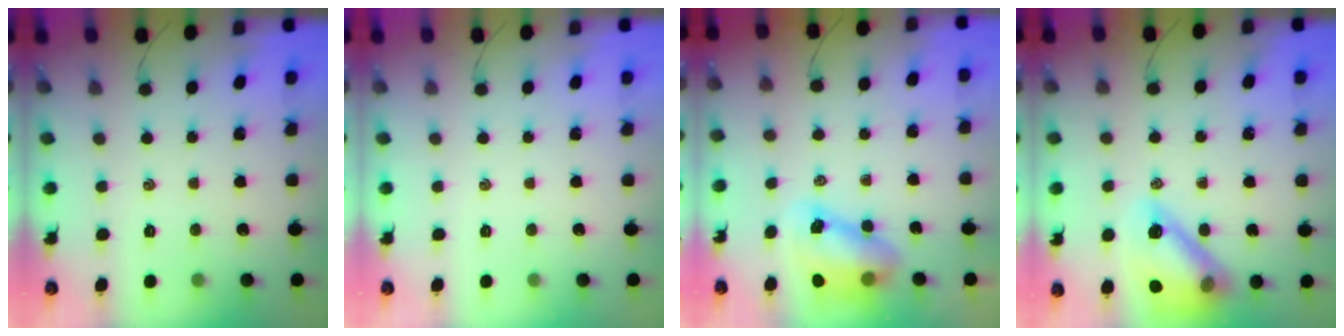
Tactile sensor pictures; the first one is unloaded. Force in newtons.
{"total": 0.0}
{"total": 8.5, "press": 8.2, "slide": 2.0}
{"total": 17.4, "press": 17.2, "slide": 2.4}